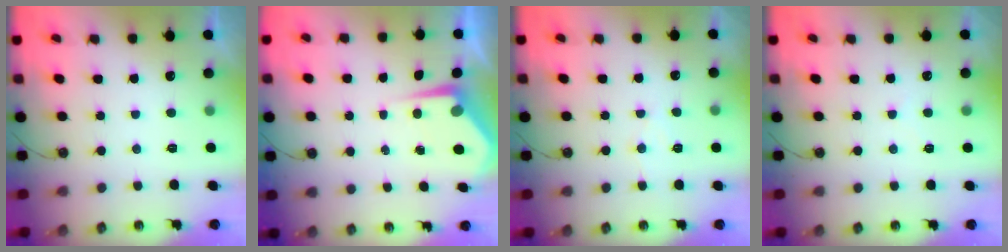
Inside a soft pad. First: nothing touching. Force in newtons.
{"total": 4.7, "press": 4.6, "slide": 0.6}
{"total": 6.0, "press": 6.0, "slide": 0.7}
{"total": 2.9, "press": 2.9, "slide": 0.4}